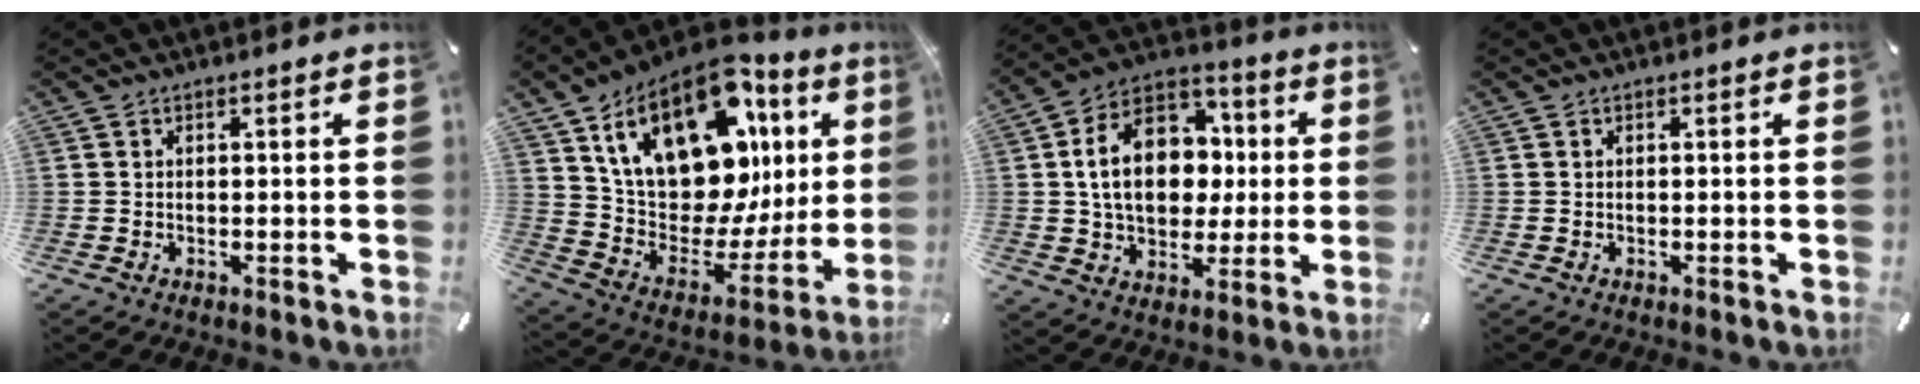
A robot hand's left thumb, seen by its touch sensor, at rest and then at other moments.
{"total": 24.2, "force": [11.9, 14.2, 15.6], "torque": [-0.245, -0.085, 0.215]}
{"total": 17.6, "force": [1.1, 13.3, 11.4], "torque": [-0.207, 0.011, 0.024]}
{"total": 0.0}